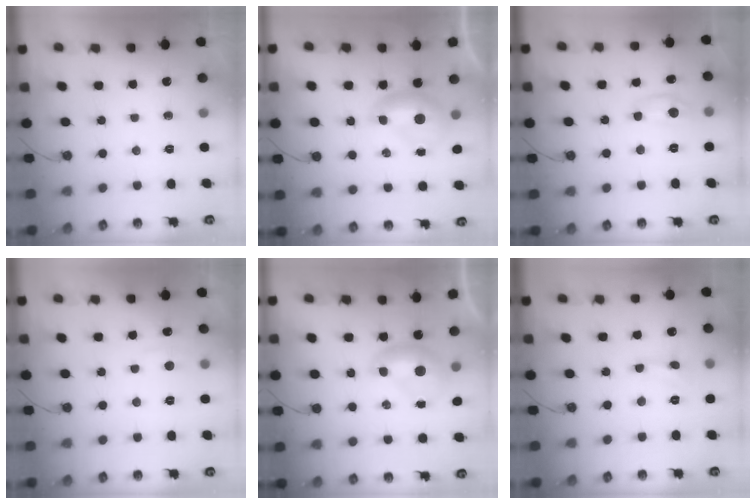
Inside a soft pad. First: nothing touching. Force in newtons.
{"total": 0.0}
{"total": 2.6, "press": 2.6, "slide": 0.2}
{"total": 1.9, "press": 1.7, "slide": 0.7}
{"total": 0.0}
{"total": 1.9, "press": 1.8, "slide": 0.6}